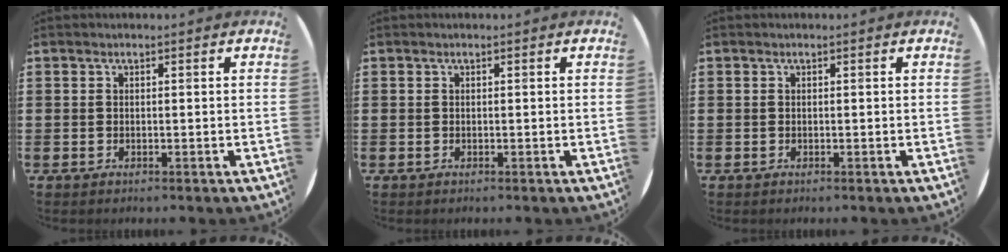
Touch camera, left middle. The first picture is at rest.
{"total": 0.0}
{"total": 0.0}